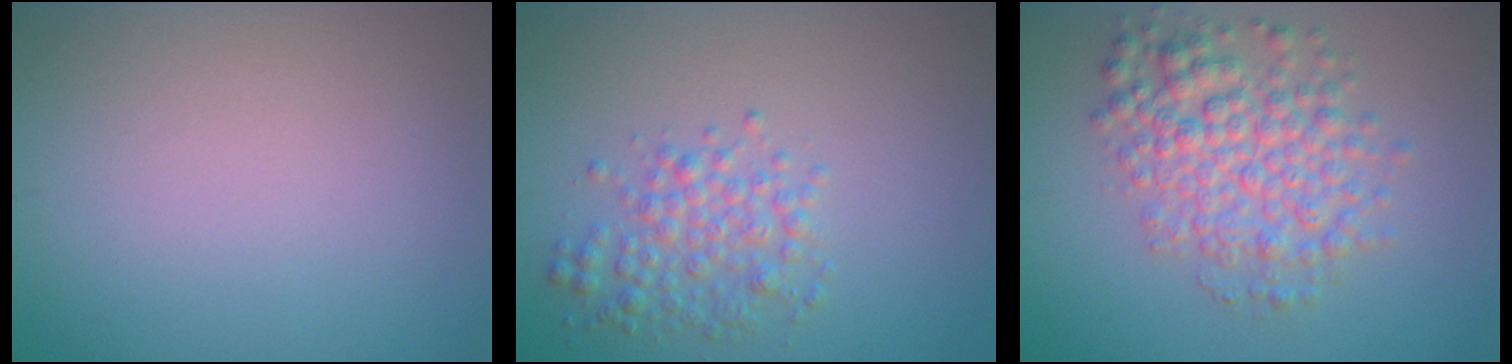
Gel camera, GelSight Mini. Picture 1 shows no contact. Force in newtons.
{"total": 2.9, "press": 2.9, "slide": 0.0}
{"total": 5.1, "press": 5.1, "slide": 0.1}